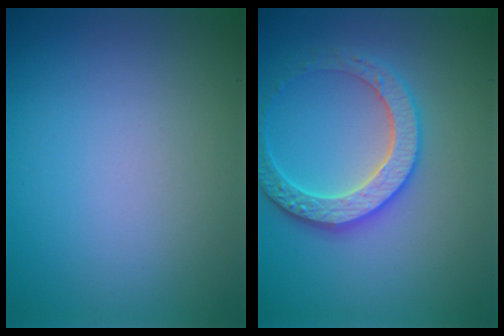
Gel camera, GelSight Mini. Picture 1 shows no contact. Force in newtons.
{"total": 3.9, "press": 3.9, "slide": 0.8}